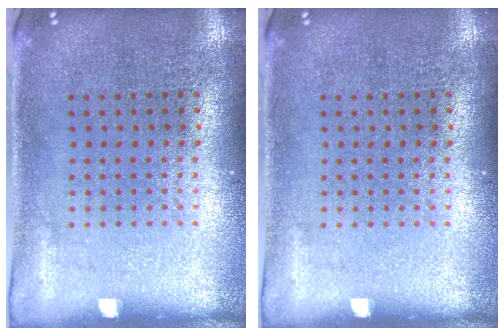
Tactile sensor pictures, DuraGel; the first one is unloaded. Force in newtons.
{"total": 0.0}